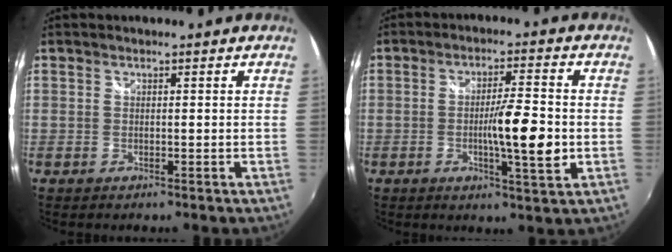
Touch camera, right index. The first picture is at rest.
{"total": 8.8, "force": [-1.6, 0.9, 8.6], "torque": [-0.139, -0.008, -0.025]}